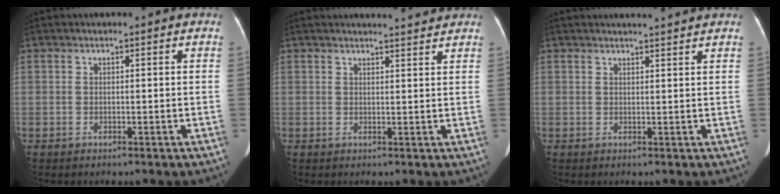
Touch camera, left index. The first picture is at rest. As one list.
[{"total": 3.9, "force": [3.8, 0.0, 0.8], "torque": [-0.016, 0.004, 0.044]}, {"total": 3.8, "force": [3.6, -0.3, 1.2], "torque": [-0.017, 0.009, 0.042]}]